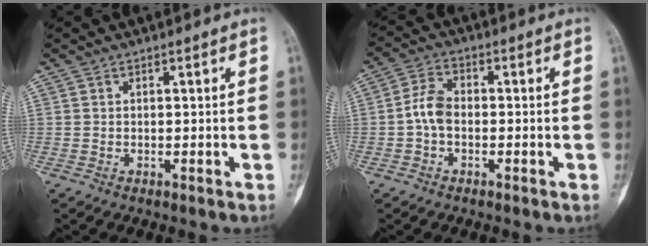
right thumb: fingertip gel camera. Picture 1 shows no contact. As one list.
[{"total": 5.3, "force": [-0.9, 3.4, 3.9], "torque": [-0.075, 0.018, -0.027]}]